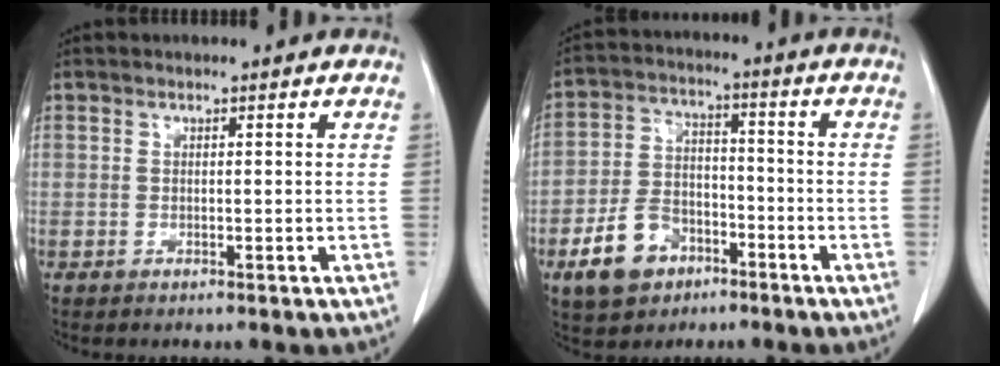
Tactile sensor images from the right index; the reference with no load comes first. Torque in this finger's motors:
{"motor_torque": [0.06, -0.27, -0.44, -0.06]}